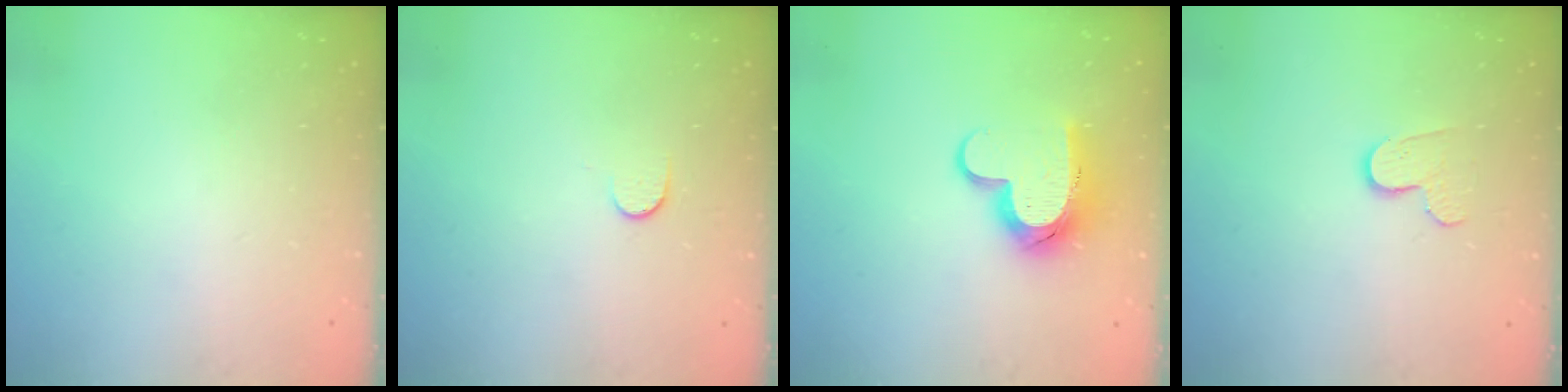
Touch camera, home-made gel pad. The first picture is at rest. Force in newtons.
{"total": 5.7, "press": 5.6, "slide": 0.6}
{"total": 12.4, "press": 12.3, "slide": 1.0}
{"total": 6.3, "press": 6.3, "slide": 0.5}